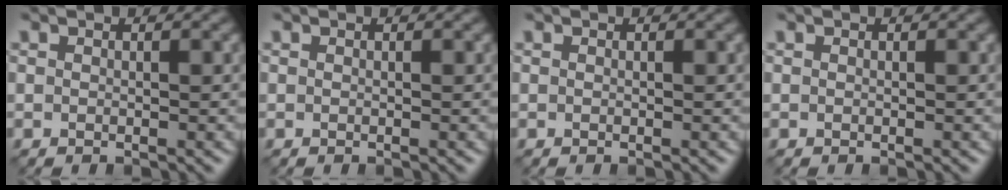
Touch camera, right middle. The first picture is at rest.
{"total": 0.0}
{"total": 0.0}
{"total": 0.0}